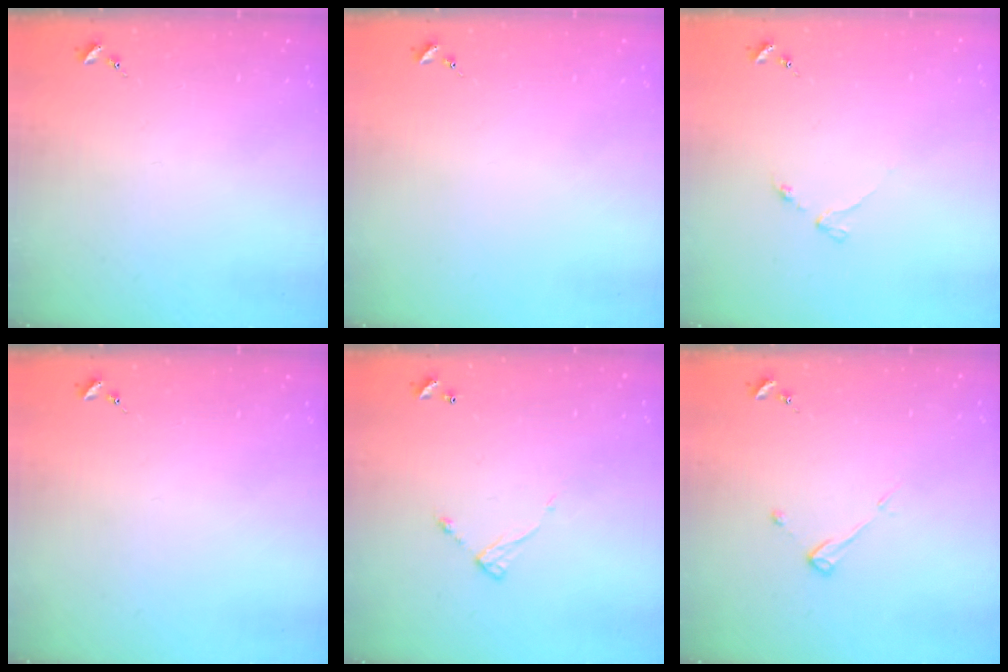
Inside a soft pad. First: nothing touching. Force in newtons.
{"total": 0.0}
{"total": 3.2, "press": 3.1, "slide": 0.5}
{"total": 0.0}
{"total": 6.4, "press": 6.4, "slide": 0.4}
{"total": 3.8, "press": 3.8, "slide": 0.3}